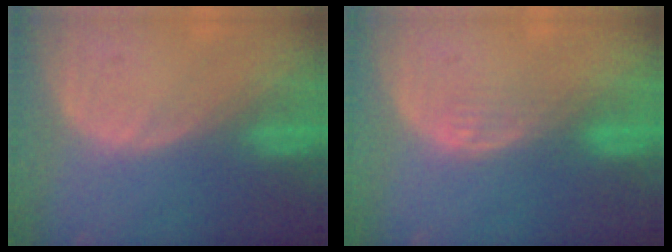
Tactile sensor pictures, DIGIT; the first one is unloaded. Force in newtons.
{"total": 2.4, "press": 2.3, "slide": 0.4}